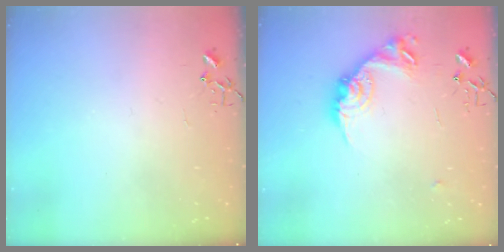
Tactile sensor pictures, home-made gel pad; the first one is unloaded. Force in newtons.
{"total": 14.6, "press": 14.6, "slide": 0.7}